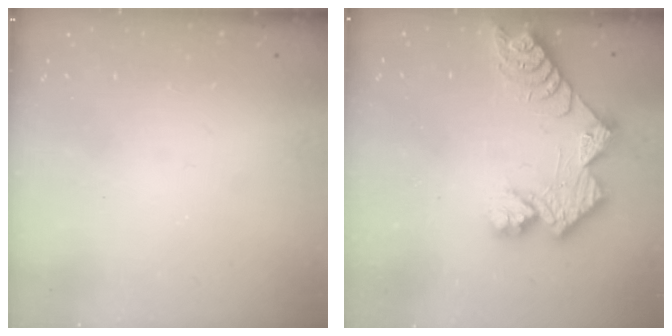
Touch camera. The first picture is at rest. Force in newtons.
{"total": 11.5, "press": 11.4, "slide": 1.0}